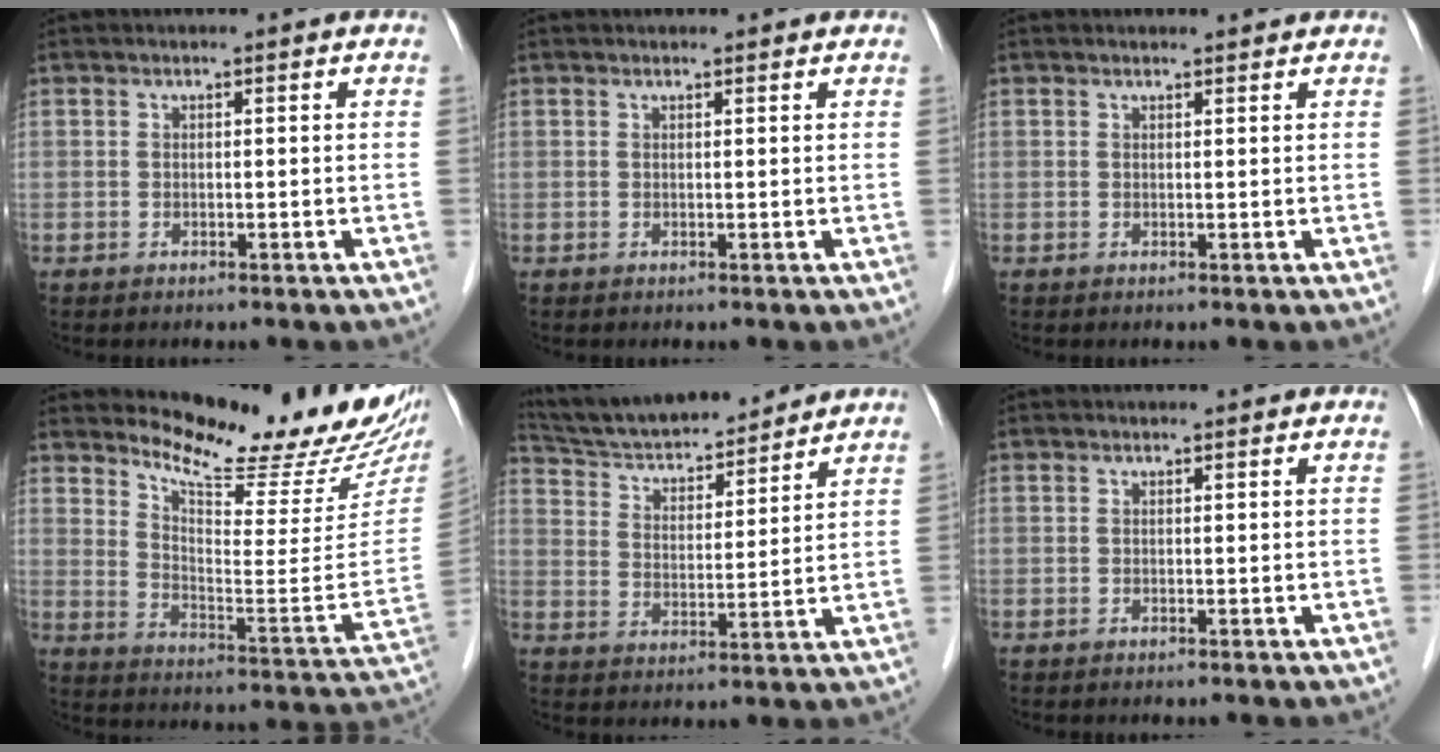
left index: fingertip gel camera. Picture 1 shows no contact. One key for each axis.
{"total": 1.6, "fx": 1.6, "fy": 0.3, "fz": 0.4, "tx": -0.011, "ty": 0.016, "tz": 0.021}
{"total": 1.4, "fx": 1.4, "fy": 0.1, "fz": 0.1, "tx": -0.010, "ty": 0.004, "tz": 0.020}
{"total": 19.5, "fx": 17.5, "fy": 2.3, "fz": 8.4, "tx": -0.139, "ty": -0.086, "tz": 0.235}
{"total": 16.8, "fx": 15.5, "fy": 3.2, "fz": 5.7, "tx": -0.100, "ty": 0.021, "tz": 0.255}
{"total": 0.0}